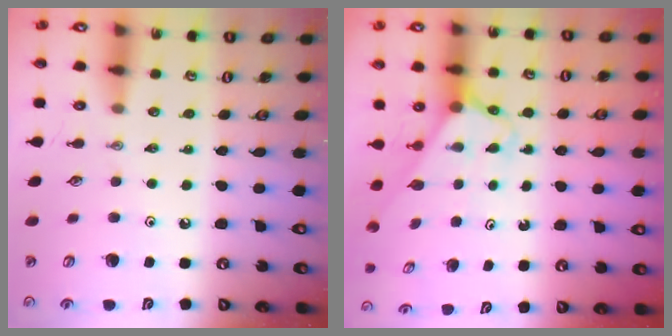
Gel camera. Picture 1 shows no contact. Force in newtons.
{"total": 2.6, "press": 2.6, "slide": 0.2}